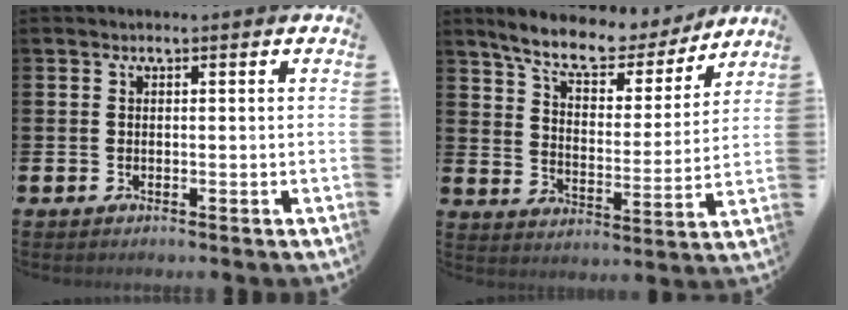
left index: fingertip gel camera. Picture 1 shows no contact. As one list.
[{"total": 9.1, "force": [8.2, 2.6, 3.0], "torque": [-0.084, -0.056, 0.141]}]